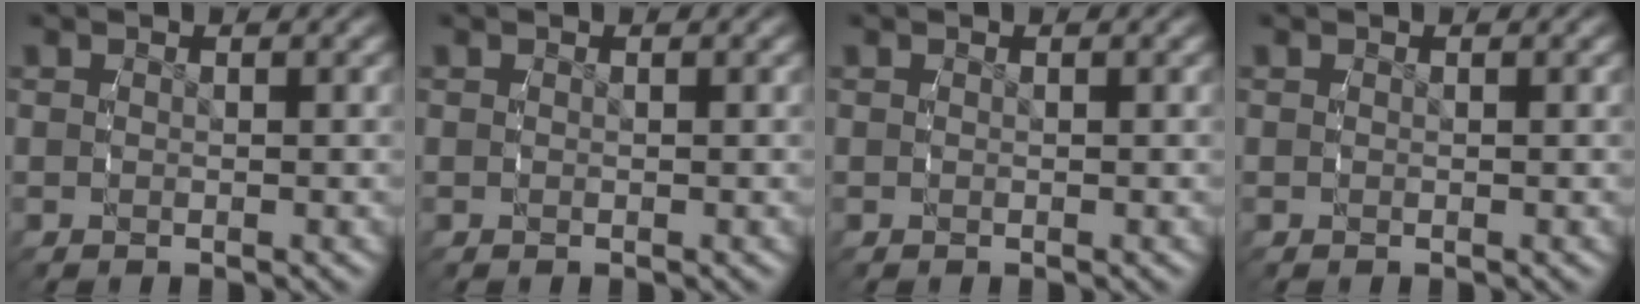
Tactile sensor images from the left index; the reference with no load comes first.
{"total": 0.0}
{"total": 0.0}
{"total": 0.0}